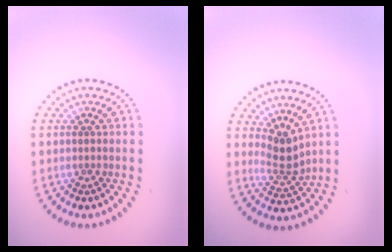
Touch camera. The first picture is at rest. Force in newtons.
{"total": 2.6, "press": 1.8, "slide": 1.8}